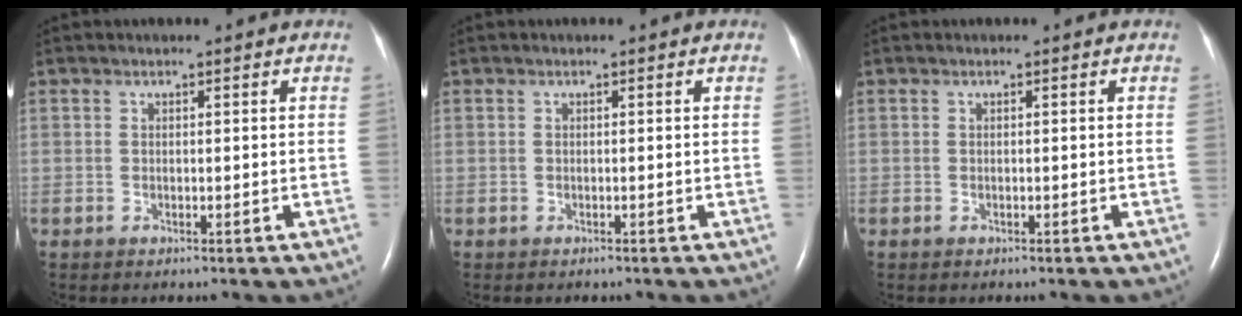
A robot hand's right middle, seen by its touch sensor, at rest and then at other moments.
{"total": 0.0}
{"total": 0.0}